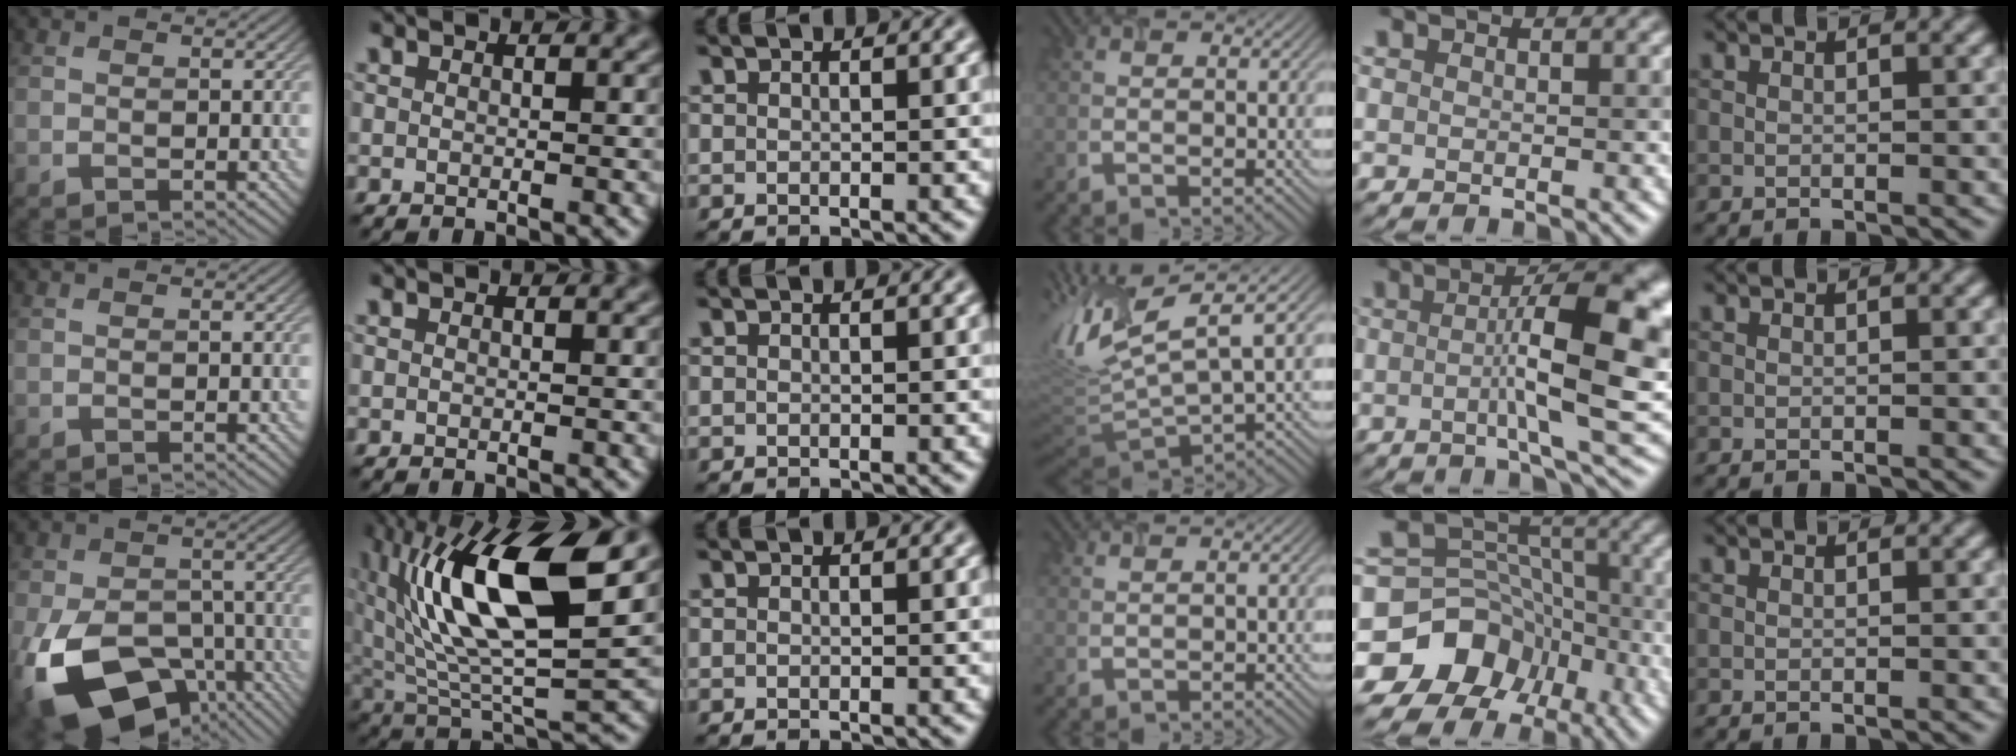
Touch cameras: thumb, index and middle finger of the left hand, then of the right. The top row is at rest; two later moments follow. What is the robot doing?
{"motion": "open", "object": "airpods case & airpods"}